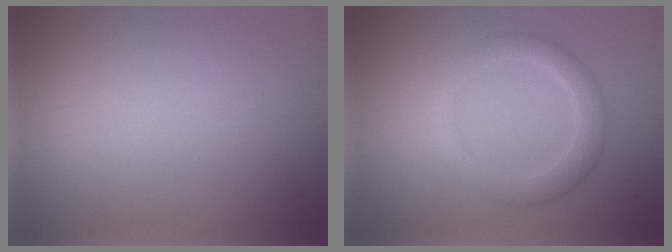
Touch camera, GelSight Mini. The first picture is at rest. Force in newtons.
{"total": 3.1, "press": 3.1, "slide": 0.2}